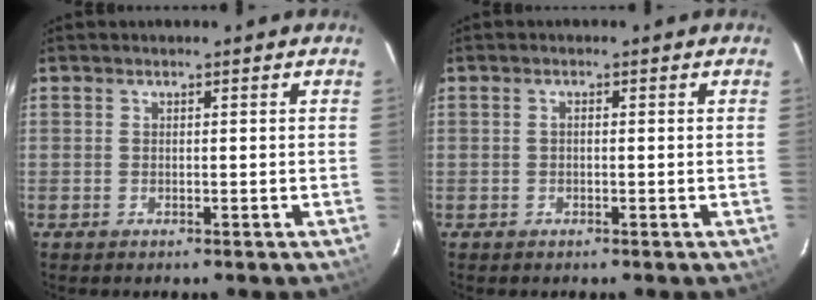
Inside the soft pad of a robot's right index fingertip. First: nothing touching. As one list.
[{"total": 0.7, "force": [-0.1, 0.4, 0.6], "torque": [-0.008, 0.006, -0.002]}]